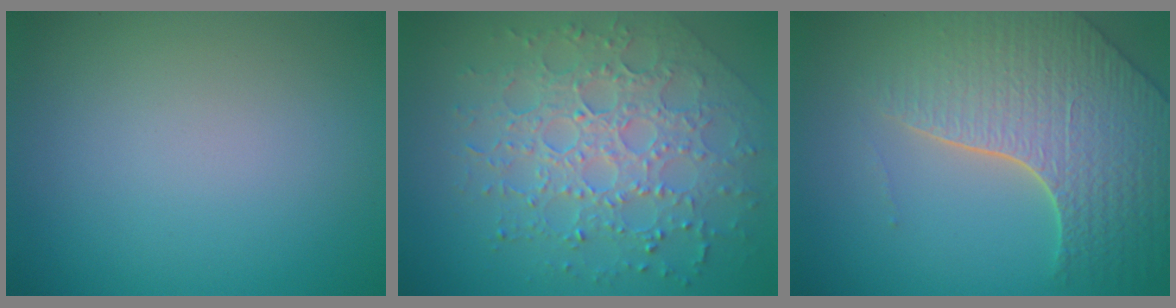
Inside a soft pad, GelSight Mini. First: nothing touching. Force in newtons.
{"total": 7.4, "press": 5.4, "slide": 5.1}
{"total": 6.8, "press": 5.5, "slide": 3.9}